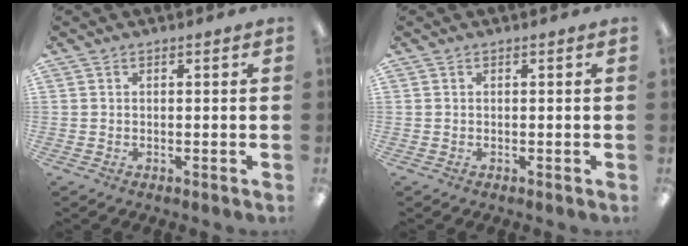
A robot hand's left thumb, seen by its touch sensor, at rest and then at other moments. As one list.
[{"total": 0.0}]